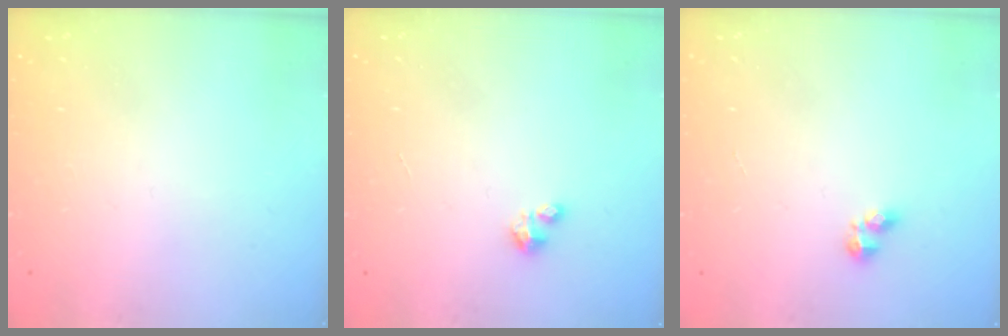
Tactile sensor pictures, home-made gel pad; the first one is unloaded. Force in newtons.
{"total": 0.9, "press": 0.9, "slide": 0.2}
{"total": 2.6, "press": 2.5, "slide": 0.5}